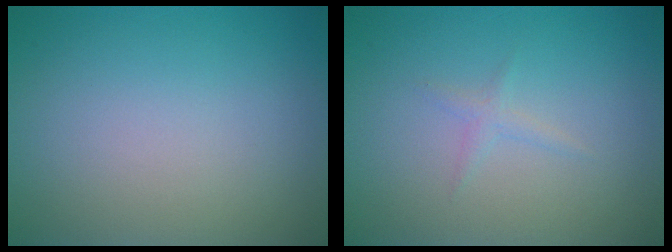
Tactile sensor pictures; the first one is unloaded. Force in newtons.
{"total": 0.9, "press": 0.9, "slide": 0.0}